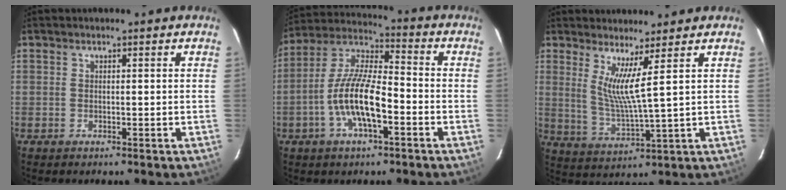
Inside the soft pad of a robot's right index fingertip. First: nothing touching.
{"total": 12.8, "force": [-4.5, 3.9, 11.3], "torque": [-0.233, 0.001, -0.086]}
{"total": 6.8, "force": [3.4, -0.8, 5.8], "torque": [-0.106, -0.018, 0.066]}